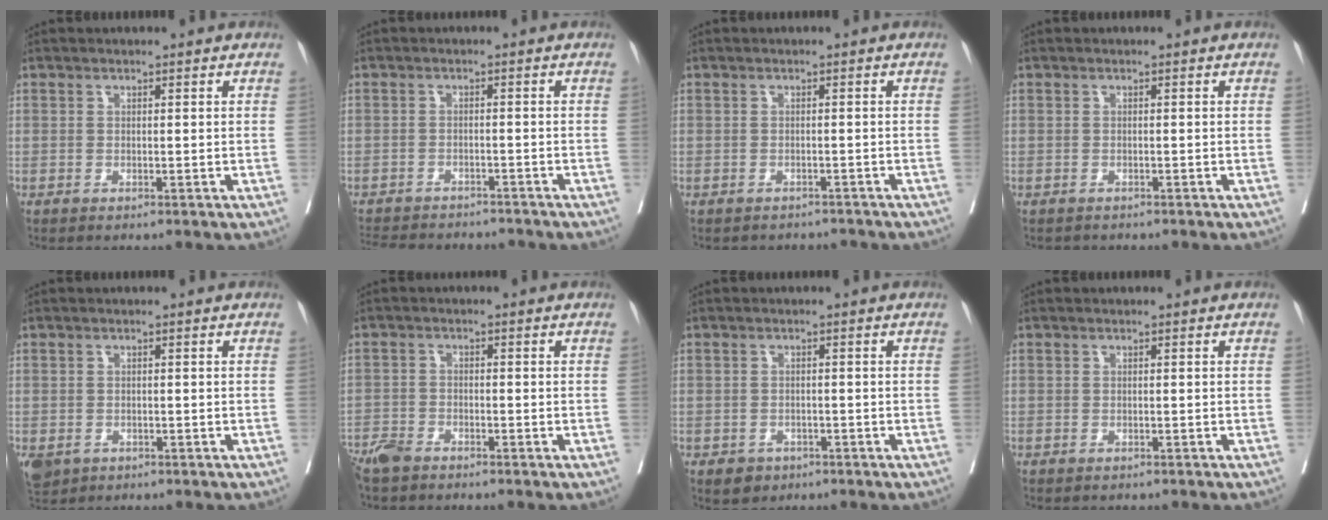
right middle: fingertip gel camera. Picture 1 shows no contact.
{"total": 11.7, "force": [-10.6, 3.6, 3.3], "torque": [-0.067, 0.002, -0.141]}
{"total": 3.9, "force": [-3.6, 1.4, -0.2], "torque": [0.005, 0.002, -0.045]}
{"total": 1.8, "force": [-1.7, 0.7, 0.2], "torque": [-0.008, -0.003, -0.025]}
{"total": 5.6, "force": [-2.7, 4.4, 2.1], "torque": [-0.054, -0.007, -0.038]}
{"total": 4.0, "force": [-3.5, 1.2, 1.5], "torque": [-0.028, -0.006, -0.069]}
{"total": 2.7, "force": [-1.6, 2.1, 0.6], "torque": [-0.011, 0.004, -0.017]}
{"total": 1.2, "force": [-1.0, 0.5, 0.1], "torque": [-0.008, 0.000, -0.016]}